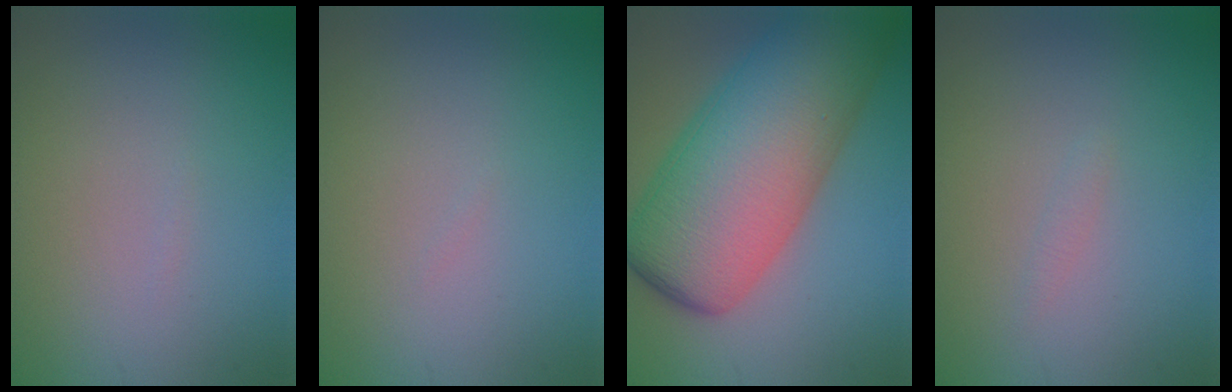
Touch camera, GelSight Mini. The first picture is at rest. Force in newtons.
{"total": 0.0}
{"total": 13.2, "press": 13.2, "slide": 0.4}
{"total": 0.5, "press": 0.5, "slide": 0.1}